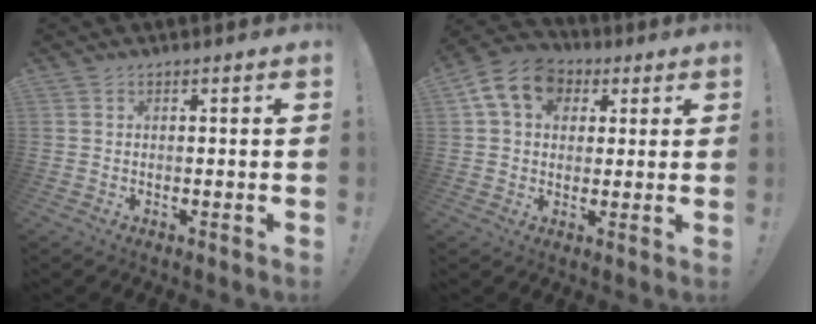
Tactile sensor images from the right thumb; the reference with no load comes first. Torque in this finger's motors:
{"motor_torque": [0.86, 1.37, 0.50, -0.35, 0.19]}